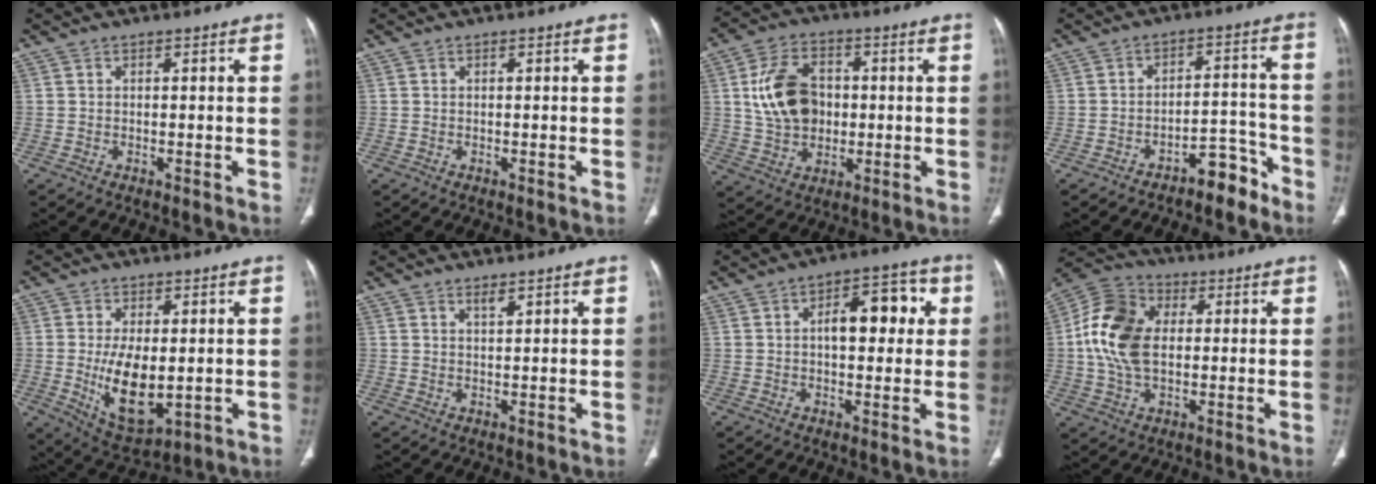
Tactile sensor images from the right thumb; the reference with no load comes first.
{"total": 0.0}
{"total": 13.0, "force": [1.1, 9.5, 8.8], "torque": [-0.137, 0.009, 0.023]}
{"total": 6.6, "force": [-5.1, 2.9, 2.9], "torque": [-0.024, 0.072, -0.075]}
{"total": 11.8, "force": [-1.0, 6.1, 10.1], "torque": [-0.165, -0.019, 0.000]}
{"total": 1.5, "force": [1.2, 0.3, 0.8], "torque": [-0.007, -0.010, 0.023]}
{"total": 10.7, "force": [2.0, 5.5, 8.9], "torque": [-0.095, 0.022, 0.022]}
{"total": 14.1, "force": [1.1, 9.3, 10.5], "torque": [-0.198, 0.017, 0.015]}